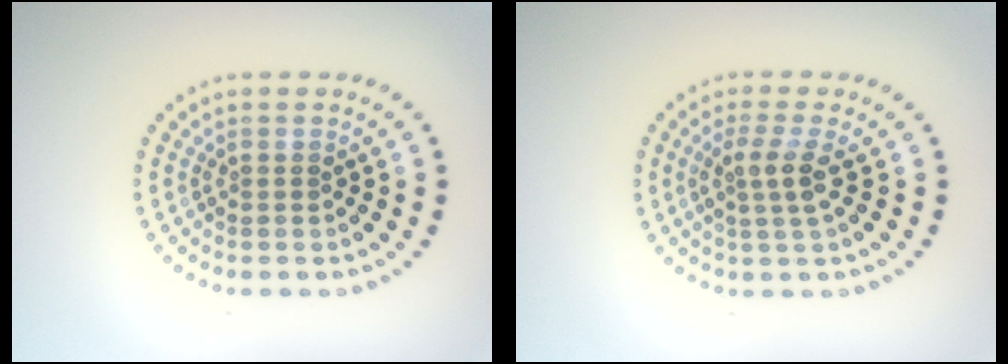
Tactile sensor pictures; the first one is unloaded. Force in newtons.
{"total": 2.5, "press": 1.9, "slide": 1.6}